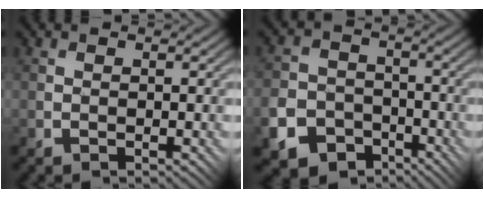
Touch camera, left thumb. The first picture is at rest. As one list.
[{"total": 9.1, "force": [-5.0, 6.9, 3.1], "torque": [-0.084, -0.031, -0.093]}]